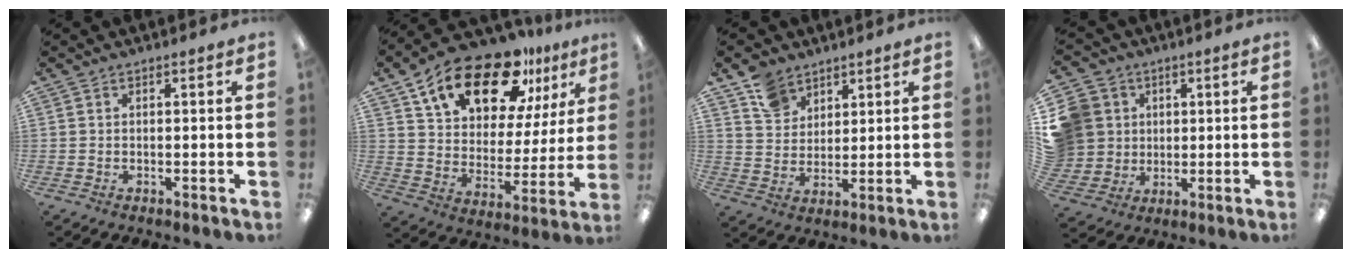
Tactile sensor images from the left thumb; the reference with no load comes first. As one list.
[{"total": 20.1, "force": [14.2, 9.0, 11.0], "torque": [-0.188, -0.079, 0.246]}, {"total": 8.5, "force": [6.0, 5.6, 2.1], "torque": [-0.045, -0.023, 0.116]}, {"total": 12.3, "force": [3.2, 11.4, 3.5], "torque": [-0.091, 0.003, 0.070]}]